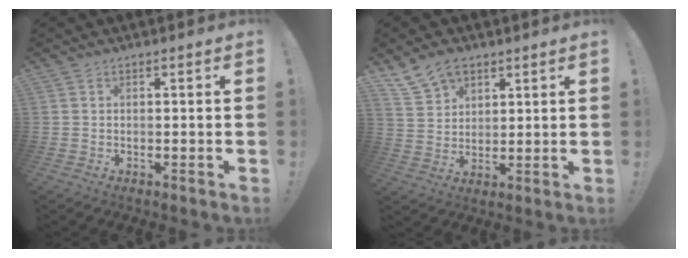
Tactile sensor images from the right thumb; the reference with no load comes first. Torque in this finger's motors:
{"motor_torque": [0.00, 0.00, 0.04, 0.04, 0.00]}